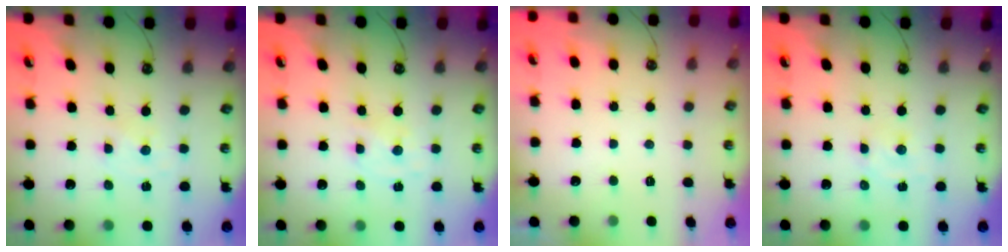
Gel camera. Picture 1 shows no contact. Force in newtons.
{"total": 0.9, "press": 0.8, "slide": 0.1}
{"total": 0.0}
{"total": 1.9, "press": 1.9, "slide": 0.3}